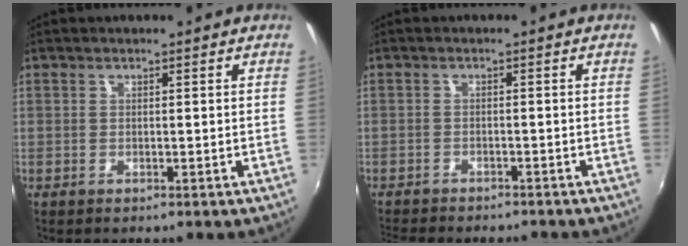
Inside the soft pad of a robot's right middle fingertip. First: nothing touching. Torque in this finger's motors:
{"motor_torque": [1.01, -1.13, 0.12, 0.05]}